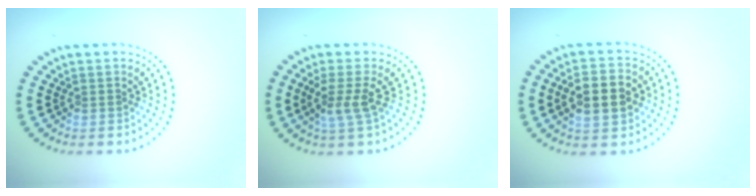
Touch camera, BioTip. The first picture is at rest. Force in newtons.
{"total": 2.5, "press": 1.9, "slide": 1.6}
{"total": 4.6, "press": 4.6, "slide": 0.3}